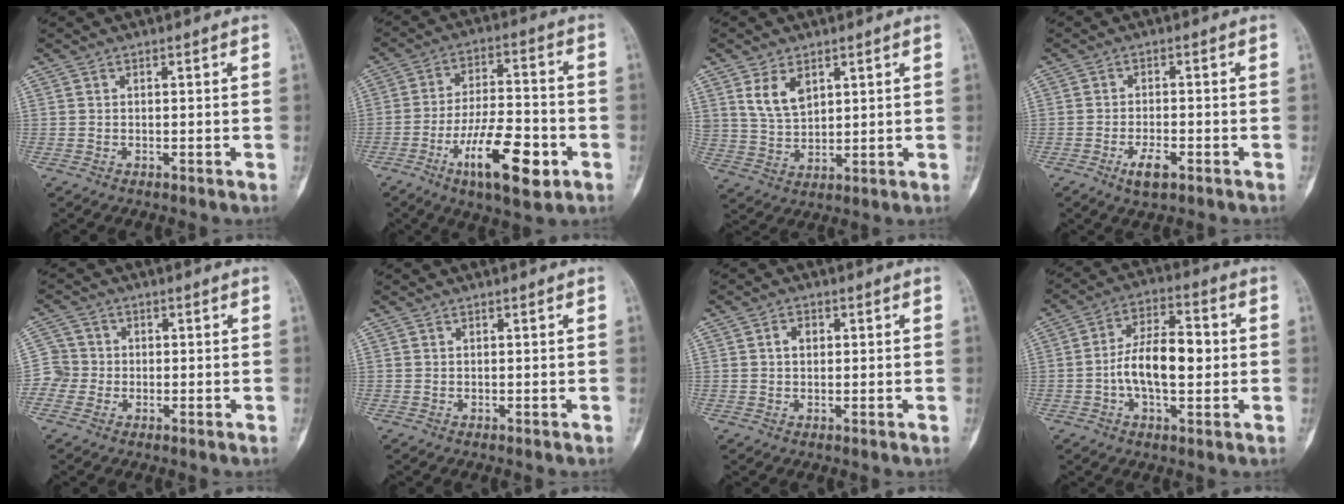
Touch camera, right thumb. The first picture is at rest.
{"total": 17.1, "force": [-7.4, 6.2, 14.2], "torque": [-0.227, 0.031, -0.118]}
{"total": 6.7, "force": [3.3, 4.0, 4.1], "torque": [-0.065, -0.018, 0.073]}
{"total": 4.3, "force": [-2.3, 1.6, 3.2], "torque": [-0.057, 0.007, -0.038]}
{"total": 4.3, "force": [-0.9, 4.2, 0.3], "torque": [0.018, 0.011, -0.027]}
{"total": 0.0}
{"total": 2.4, "force": [0.5, 1.8, 1.6], "torque": [-0.021, 0.007, 0.008]}
{"total": 11.8, "force": [-0.8, 5.9, 10.2], "torque": [-0.165, 0.027, -0.018]}